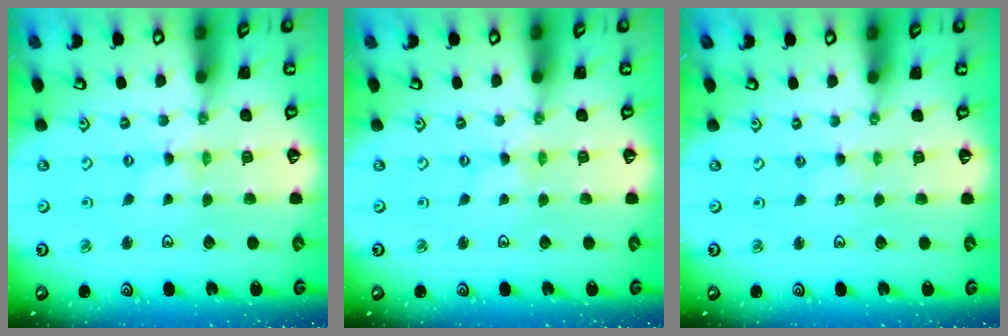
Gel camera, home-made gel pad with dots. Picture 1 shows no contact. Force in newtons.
{"total": 0.0}
{"total": 0.6, "press": 0.6, "slide": 0.1}